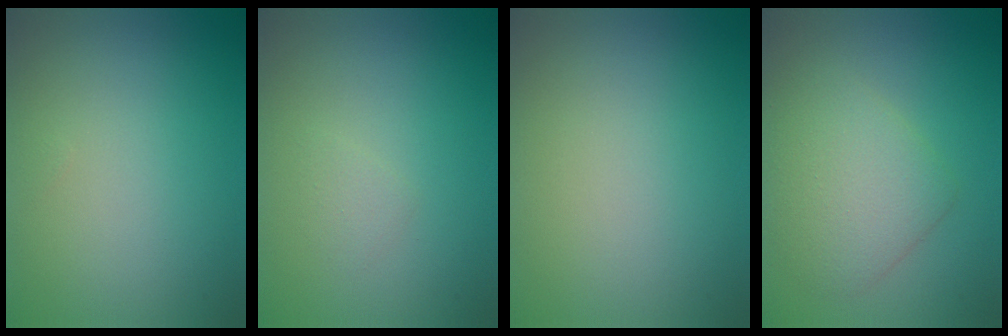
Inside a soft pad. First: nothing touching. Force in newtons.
{"total": 0.8, "press": 0.8, "slide": 0.1}
{"total": 0.0}
{"total": 4.3, "press": 4.3, "slide": 0.2}